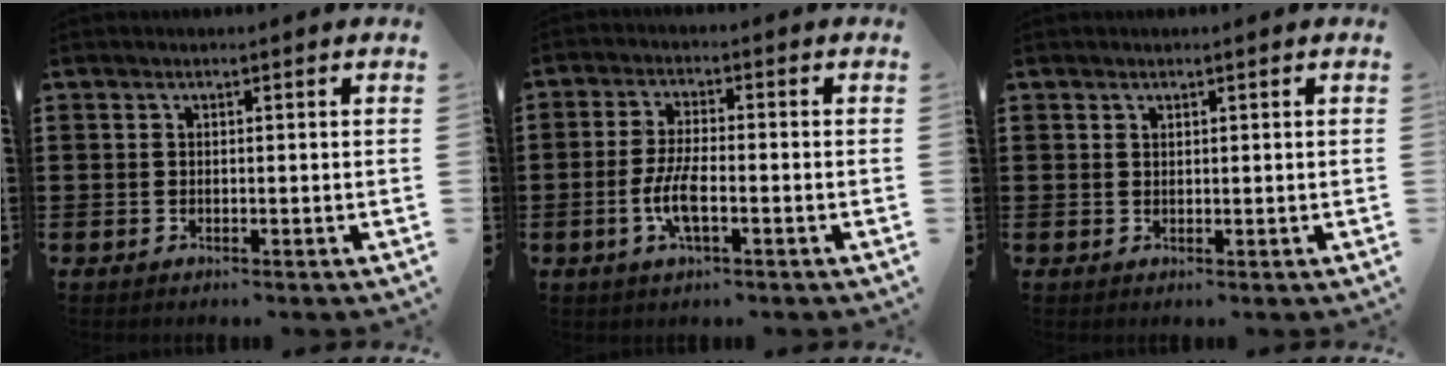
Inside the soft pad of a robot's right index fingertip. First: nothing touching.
{"total": 5.4, "force": [-1.5, 1.5, 5.0], "torque": [-0.117, -0.008, -0.035]}
{"total": 0.7, "force": [0.6, 0.4, 0.1], "torque": [-0.004, 0.002, 0.012]}